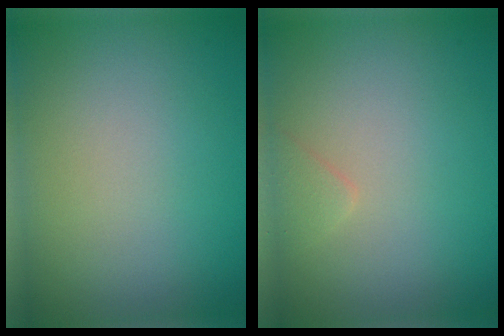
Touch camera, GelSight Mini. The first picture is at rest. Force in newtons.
{"total": 0.9, "press": 0.9, "slide": 0.1}